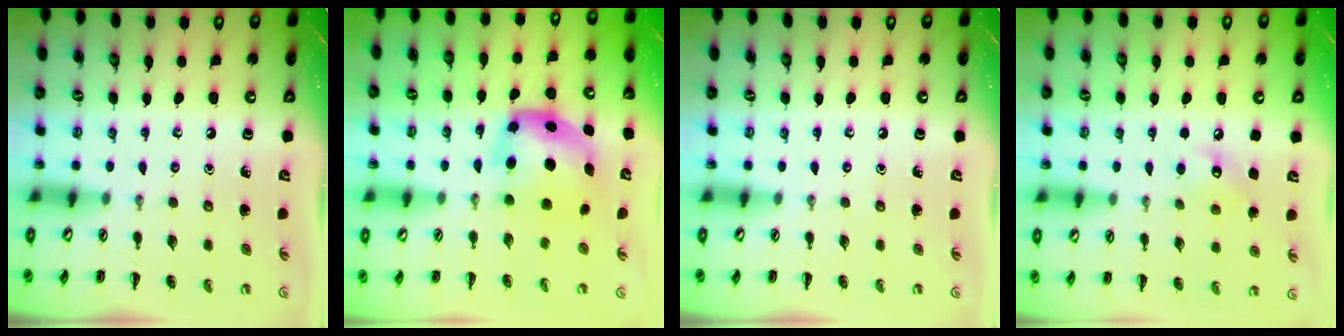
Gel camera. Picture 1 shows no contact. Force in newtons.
{"total": 5.9, "press": 5.9, "slide": 1.0}
{"total": 0.0}
{"total": 6.9, "press": 6.8, "slide": 1.4}